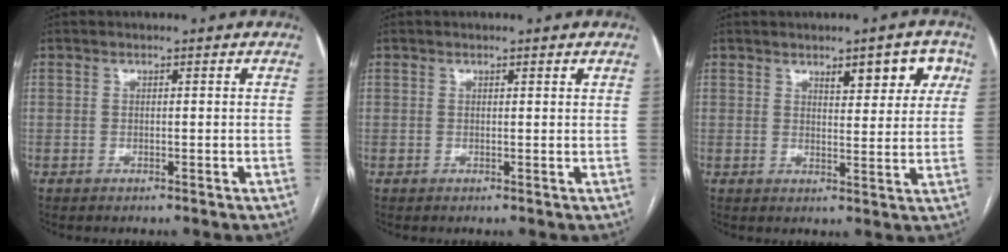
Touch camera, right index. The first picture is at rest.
{"total": 0.7, "force": [0.7, -0.1, 0.3], "torque": [-0.006, 0.002, 0.008]}
{"total": 6.6, "force": [3.5, 2.2, 5.2], "torque": [-0.059, 0.008, 0.045]}